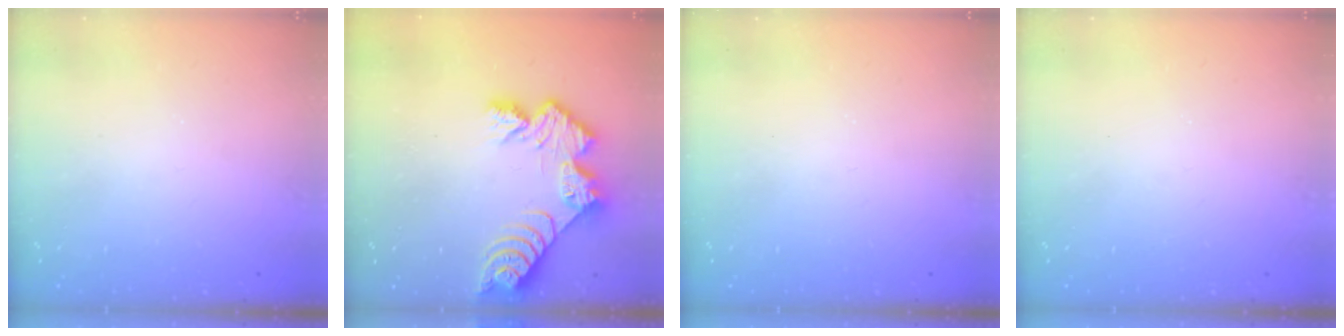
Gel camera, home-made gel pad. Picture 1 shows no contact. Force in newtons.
{"total": 10.9, "press": 10.9, "slide": 0.8}
{"total": 0.0}
{"total": 0.0}